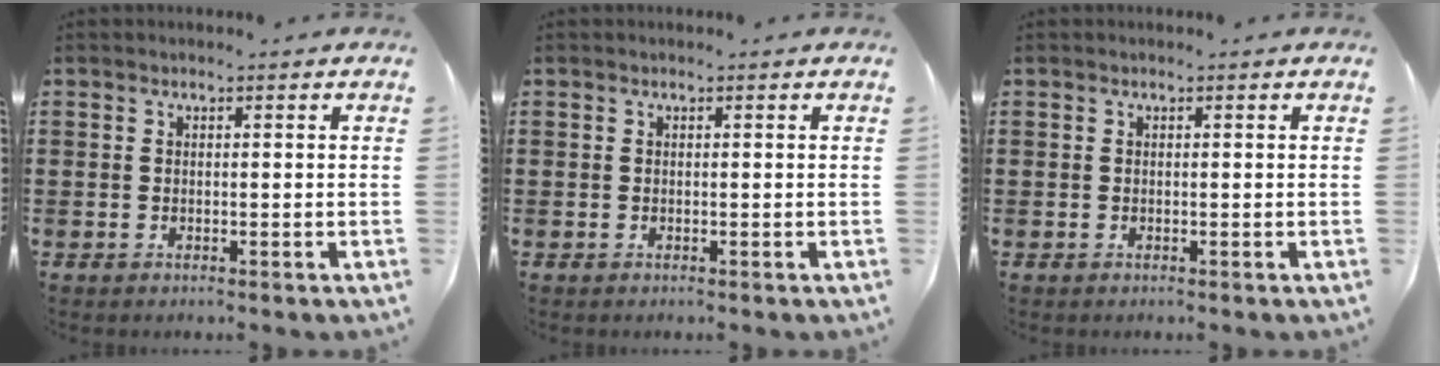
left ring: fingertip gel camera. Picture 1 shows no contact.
{"total": 0.0}
{"total": 0.0}